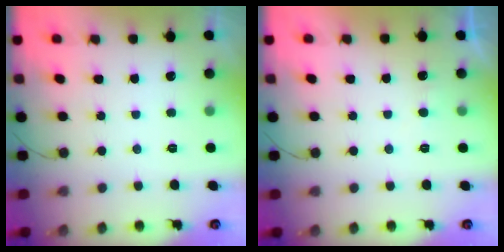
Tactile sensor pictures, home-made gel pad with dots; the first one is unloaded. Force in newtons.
{"total": 3.0, "press": 2.9, "slide": 0.4}